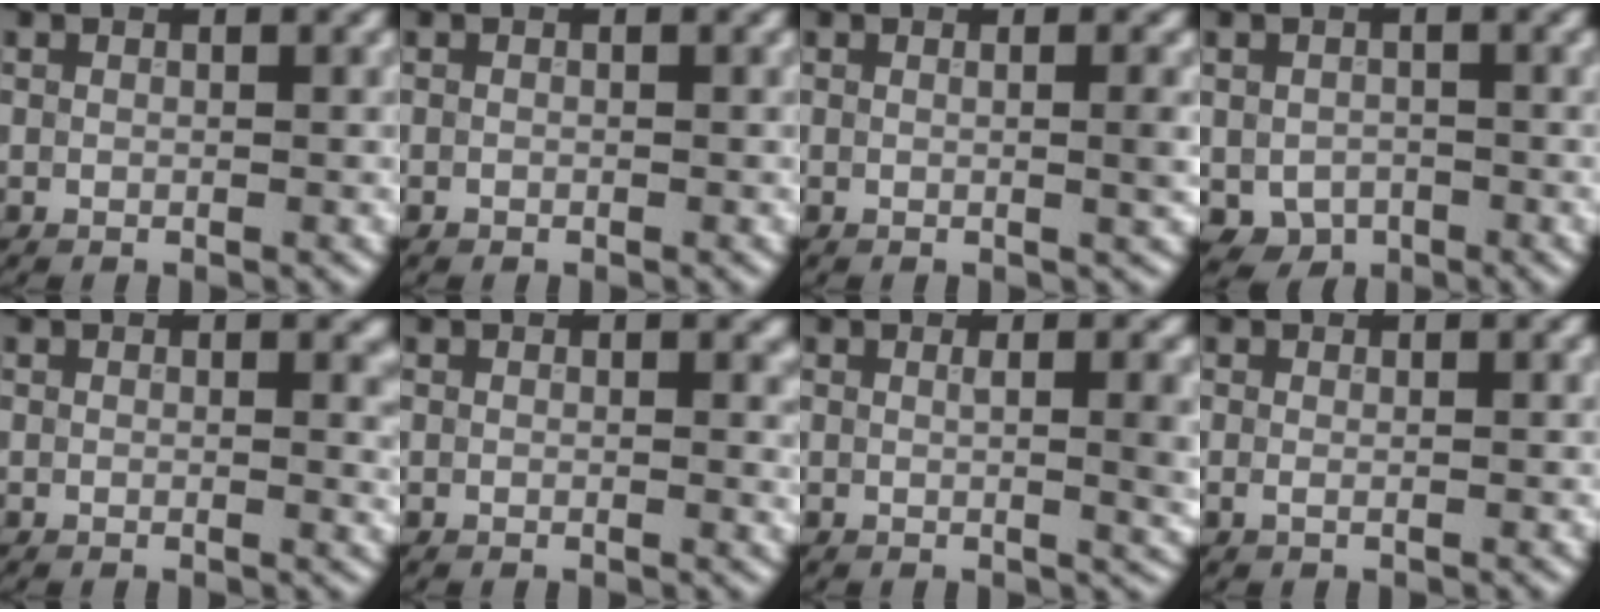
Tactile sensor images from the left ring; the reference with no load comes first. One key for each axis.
{"total": 0.0}
{"total": 2.2, "fx": 0.1, "fy": 0.6, "fz": 2.1, "tx": -0.022, "ty": 0.002, "tz": -0.004}
{"total": 2.6, "fx": -1.0, "fy": 2.1, "fz": 1.1, "tx": -0.020, "ty": -0.009, "tz": -0.017}
{"total": 1.4, "fx": 0.3, "fy": 0.5, "fz": 1.3, "tx": -0.011, "ty": -0.004, "tz": 0.004}
{"total": 0.9, "fx": 0.2, "fy": 0.3, "fz": 0.8, "tx": -0.007, "ty": -0.004, "tz": 0.003}
{"total": 3.7, "fx": 0.3, "fy": 1.1, "fz": 3.5, "tx": -0.038, "ty": 0.000, "tz": 0.005}
{"total": 0.6, "fx": -0.1, "fy": 0.1, "fz": 0.5, "tx": -0.012, "ty": -0.002, "tz": -0.001}